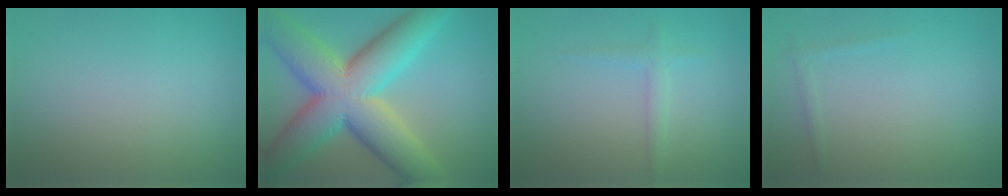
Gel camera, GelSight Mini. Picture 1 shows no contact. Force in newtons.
{"total": 14.5, "press": 14.5, "slide": 0.9}
{"total": 1.4, "press": 1.4, "slide": 0.0}
{"total": 0.7, "press": 0.7, "slide": 0.0}